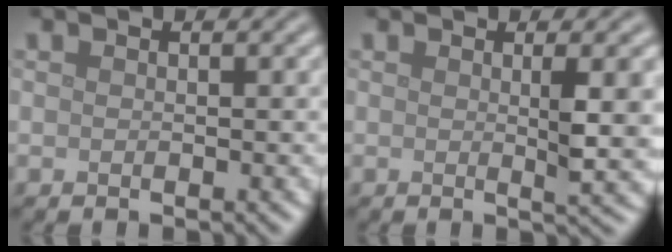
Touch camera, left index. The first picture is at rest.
{"total": 3.7, "force": [0.3, 0.6, 3.7], "torque": [-0.053, -0.004, 0.005]}